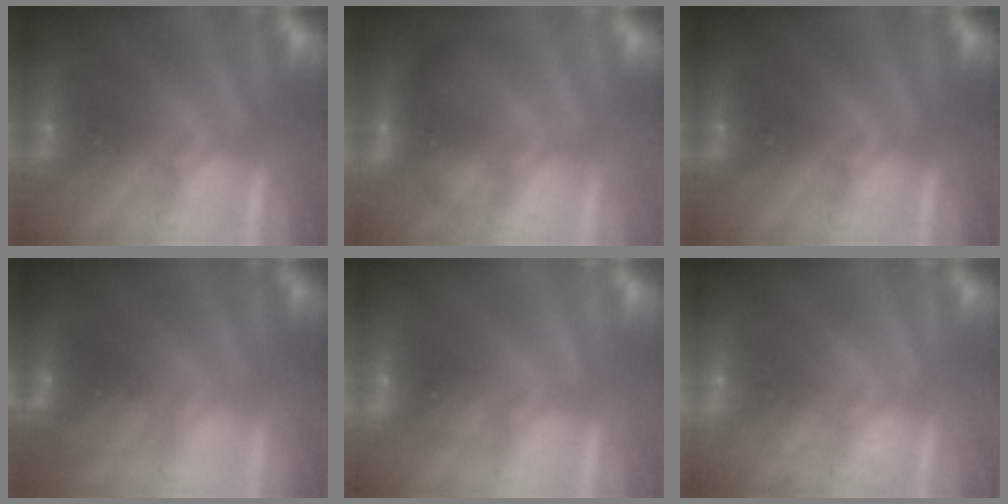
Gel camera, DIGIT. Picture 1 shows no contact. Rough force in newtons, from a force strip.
{"total": 2.1}
{"total": 0.0}
{"total": 2.9}
{"total": 1.5}
{"total": 2.1}